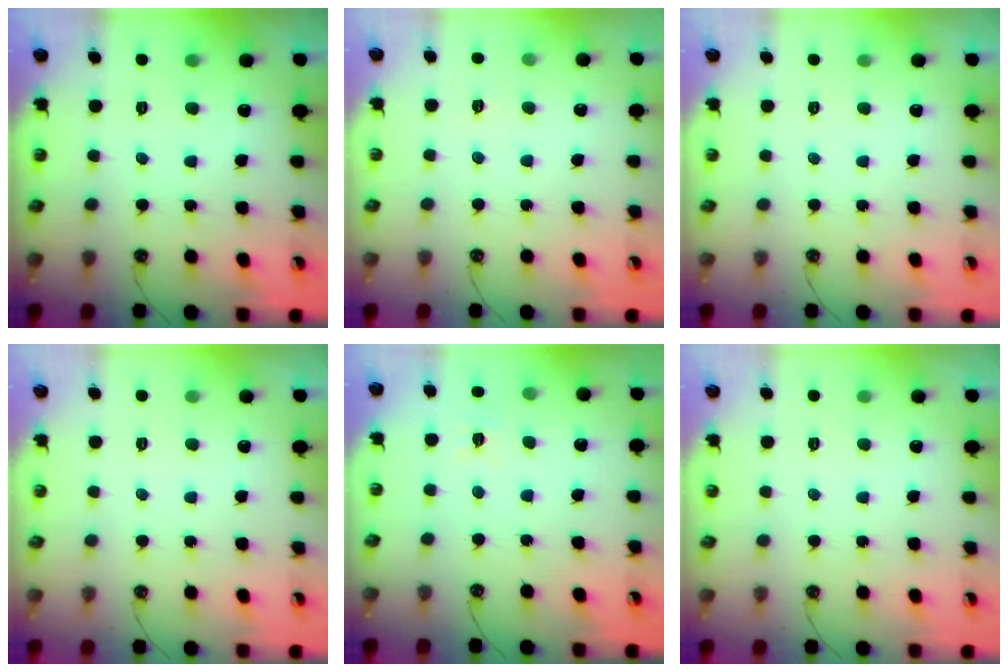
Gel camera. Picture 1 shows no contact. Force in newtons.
{"total": 2.7, "press": 2.7, "slide": 0.4}
{"total": 0.0}
{"total": 0.0}
{"total": 5.1, "press": 5.0, "slide": 0.6}
{"total": 0.0}